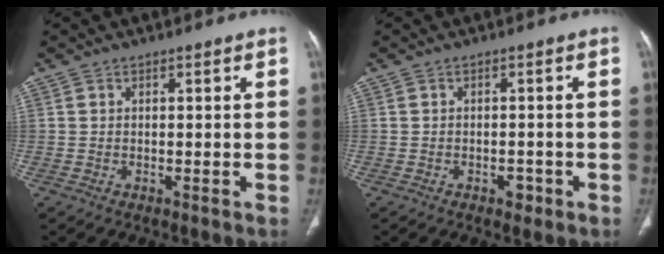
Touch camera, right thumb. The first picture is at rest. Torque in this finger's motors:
{"motor_torque": [2.19, 2.02, 0.28, -0.59, -0.02]}